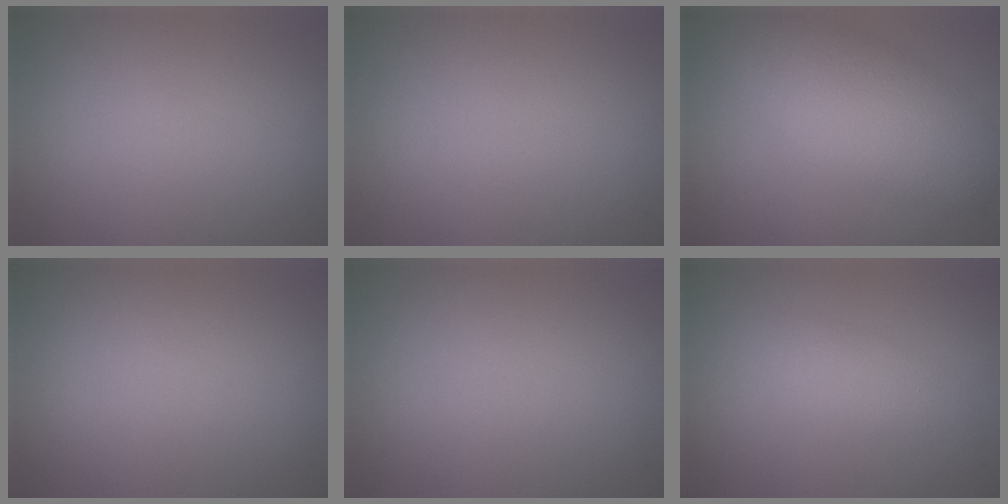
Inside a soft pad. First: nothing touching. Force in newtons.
{"total": 0.0}
{"total": 6.1, "press": 6.1, "slide": 0.4}
{"total": 0.0}
{"total": 0.0}
{"total": 1.9, "press": 1.9, "slide": 0.1}